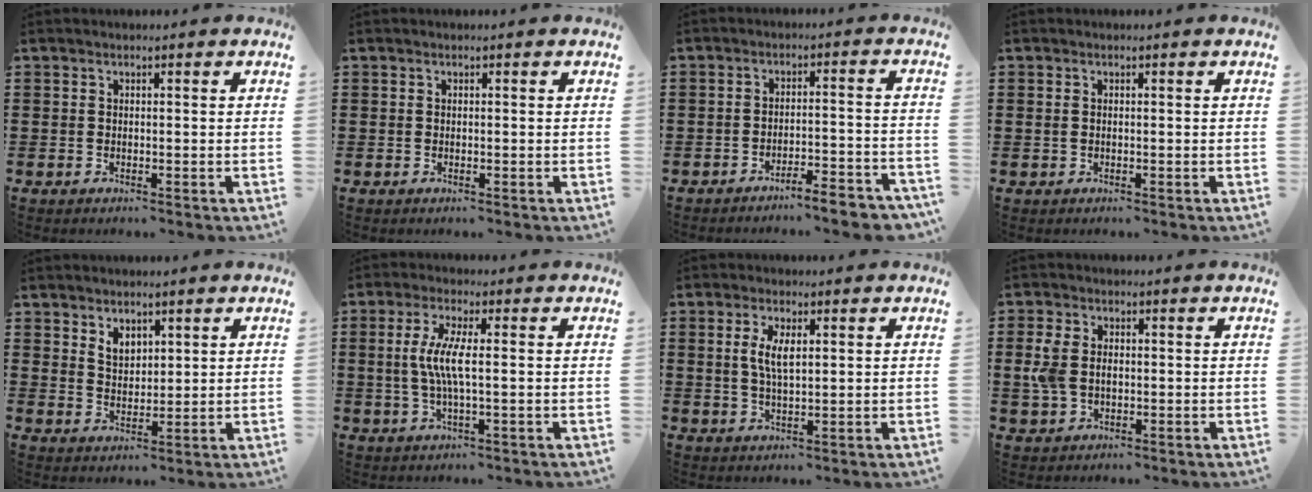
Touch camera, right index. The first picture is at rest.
{"total": 0.0}
{"total": 4.8, "force": [-4.5, -0.2, 1.6], "torque": [-0.027, -0.011, -0.087]}
{"total": 0.7, "force": [0.1, 0.4, 0.5], "torque": [-0.012, 0.003, 0.001]}
{"total": 3.4, "force": [2.3, 2.2, 1.2], "torque": [-0.031, 0.010, 0.043]}
{"total": 5.9, "force": [0.0, 0.9, 5.8], "torque": [-0.129, -0.009, -0.010]}
{"total": 4.5, "force": [1.0, 1.6, 4.0], "torque": [-0.083, 0.006, 0.016]}
{"total": 4.1, "force": [0.1, 3.0, 2.9], "torque": [-0.075, 0.005, -0.004]}